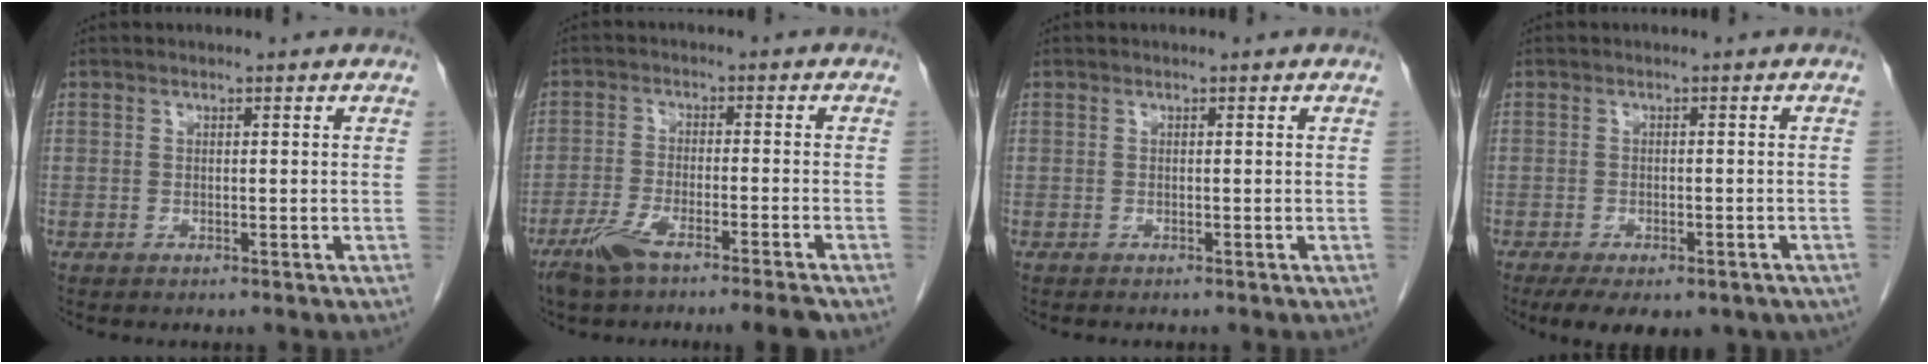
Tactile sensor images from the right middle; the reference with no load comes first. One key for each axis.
{"total": 7.9, "fx": -5.9, "fy": 0.3, "fz": 5.3, "tx": -0.094, "ty": -0.014, "tz": -0.105}
{"total": 0.9, "fx": -0.8, "fy": 0.2, "fz": 0.3, "tx": -0.009, "ty": -0.002, "tz": -0.010}
{"total": 10.7, "fx": -7.2, "fy": 4.8, "fz": 6.3, "tx": -0.096, "ty": -0.005, "tz": -0.091}